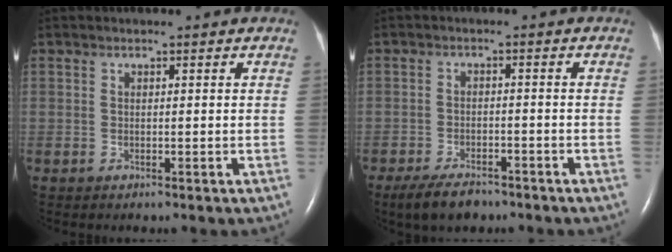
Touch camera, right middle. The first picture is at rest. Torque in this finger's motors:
{"motor_torque": [0.43, -0.40, 0.11, 0.06]}